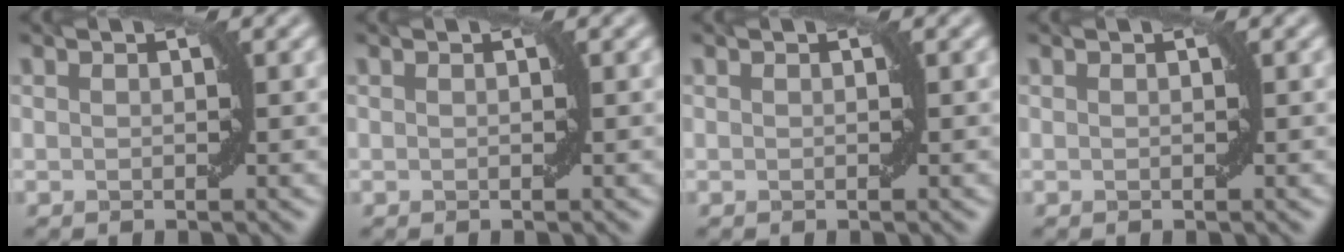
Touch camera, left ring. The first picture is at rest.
{"total": 0.0}
{"total": 0.0}
{"total": 0.0}